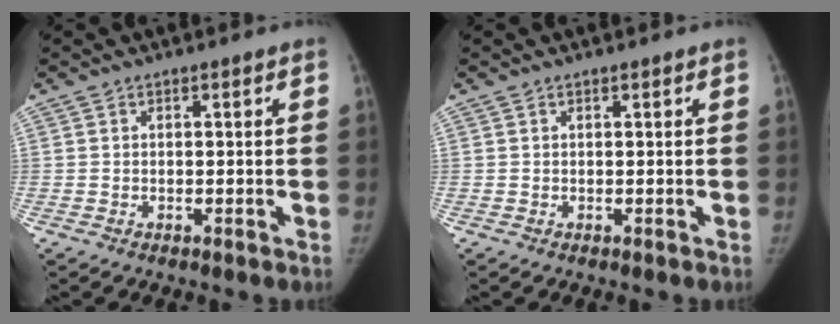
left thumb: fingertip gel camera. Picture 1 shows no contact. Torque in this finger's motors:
{"motor_torque": [0.32, 0.22, -0.08, -0.39, 0.03]}